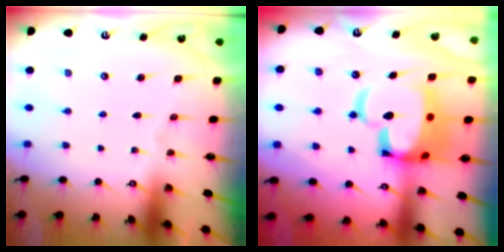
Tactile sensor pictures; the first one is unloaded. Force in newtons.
{"total": 15.9, "press": 15.8, "slide": 2.2}